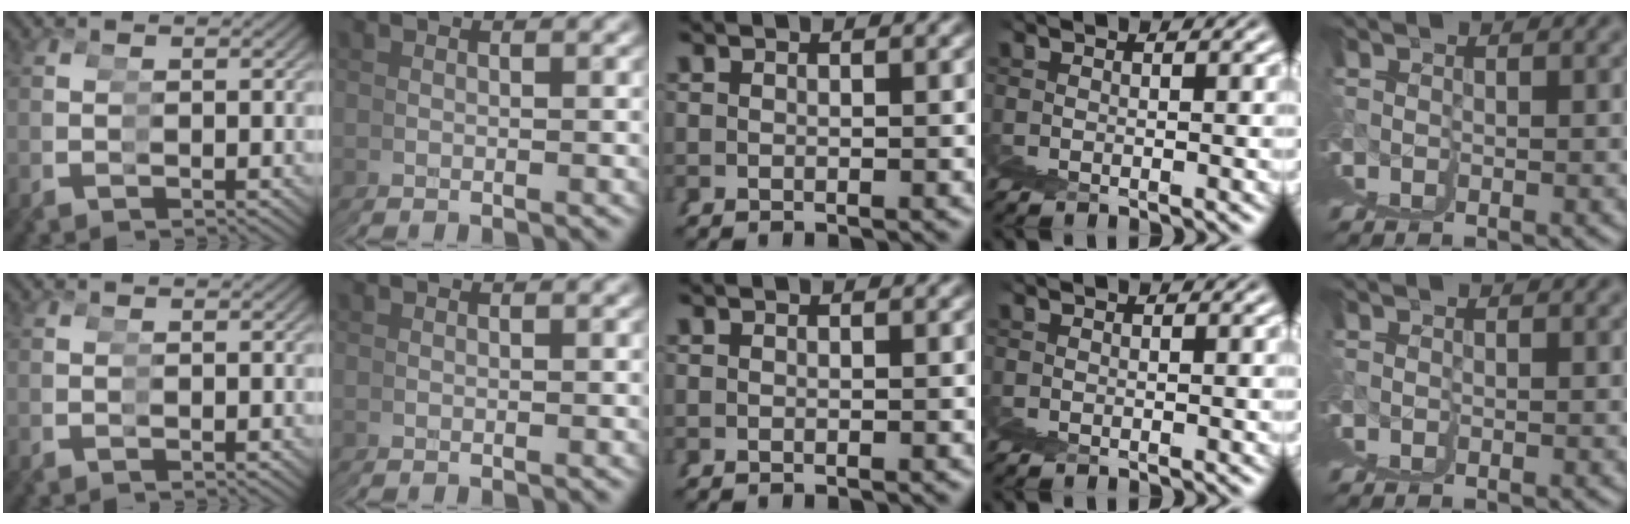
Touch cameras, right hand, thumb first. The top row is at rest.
{}